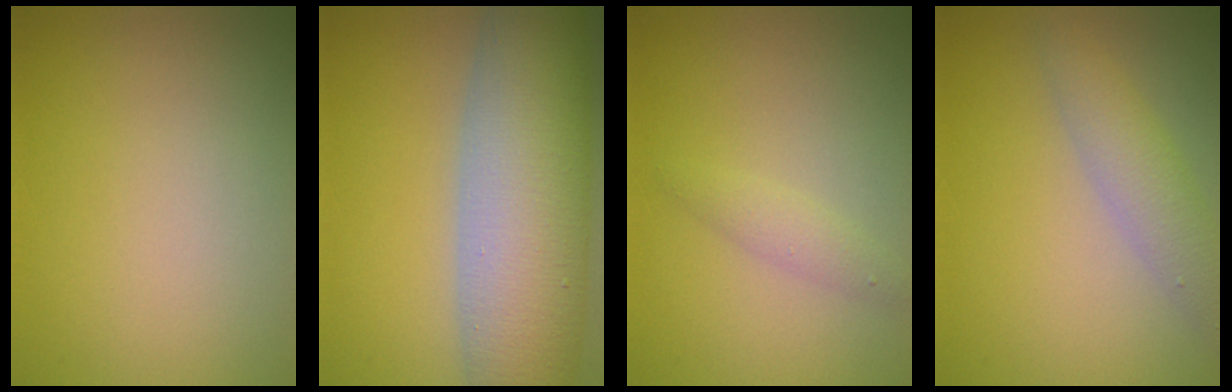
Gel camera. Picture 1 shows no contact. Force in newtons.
{"total": 11.6, "press": 11.6, "slide": 0.6}
{"total": 1.4, "press": 1.4, "slide": 0.0}
{"total": 3.0, "press": 3.0, "slide": 0.1}